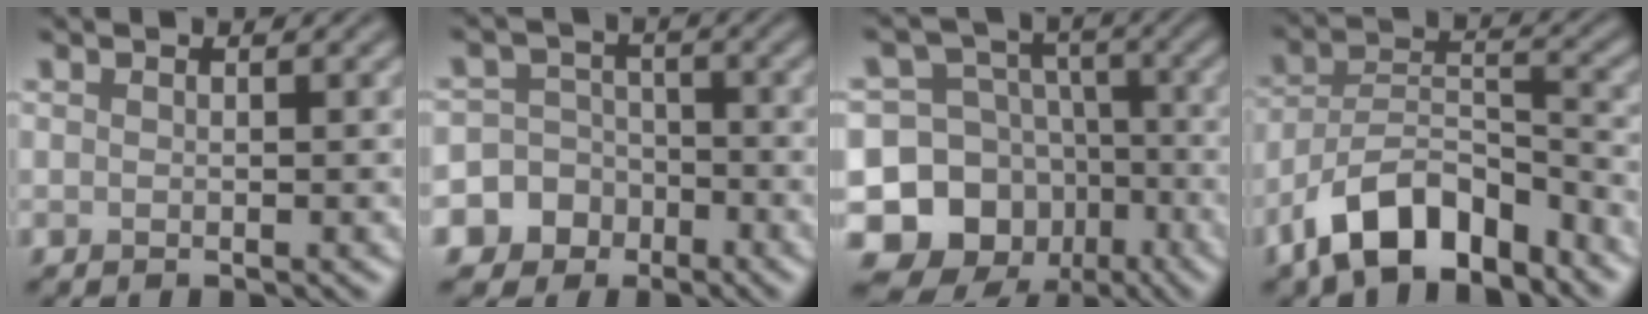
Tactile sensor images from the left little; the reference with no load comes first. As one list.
[{"total": 9.2, "force": [-4.9, 7.8, 0.7], "torque": [-0.017, -0.014, -0.101]}, {"total": 14.7, "force": [-6.6, 12.7, 3.5], "torque": [-0.083, -0.021, -0.111]}, {"total": 8.7, "force": [-6.1, 3.7, 5.0], "torque": [-0.076, 0.003, -0.119]}]